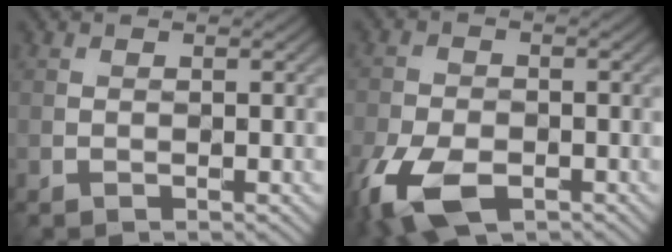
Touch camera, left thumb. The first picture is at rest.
{"total": 9.3, "force": [-4.9, 4.8, 6.2], "torque": [-0.148, -0.026, -0.100]}